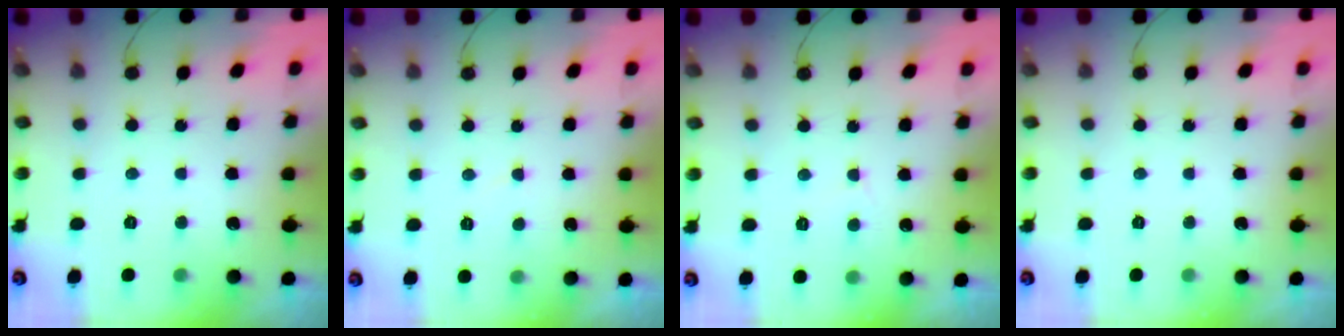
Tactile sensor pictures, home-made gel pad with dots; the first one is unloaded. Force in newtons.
{"total": 1.7, "press": 1.6, "slide": 0.4}
{"total": 2.7, "press": 2.7, "slide": 0.3}
{"total": 0.0}